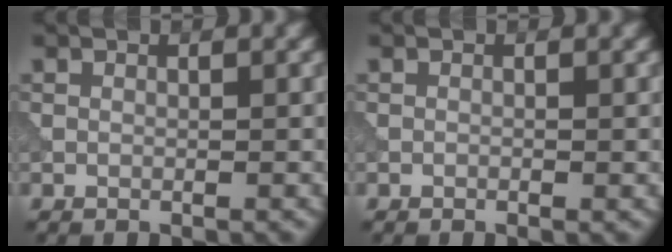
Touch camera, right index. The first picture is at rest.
{"total": 0.0}